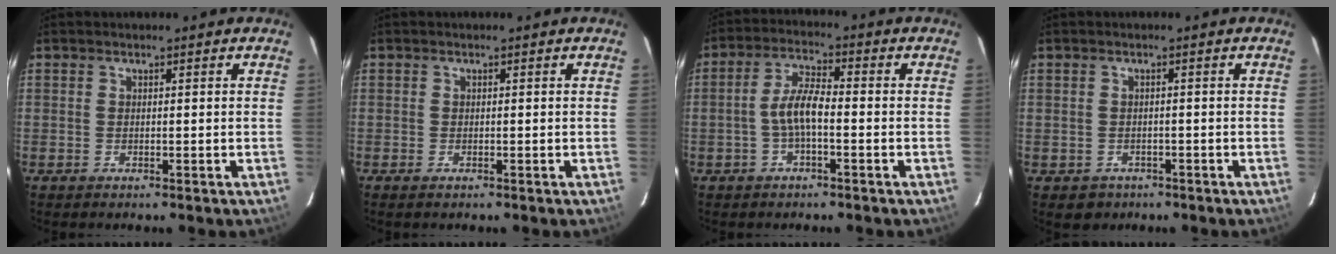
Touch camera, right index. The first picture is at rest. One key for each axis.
{"total": 0.7, "fx": -0.5, "fy": 0.3, "fz": 0.4, "tx": -0.007, "ty": -0.002, "tz": -0.009}
{"total": 5.5, "fx": -1.6, "fy": 1.5, "fz": 5.1, "tx": -0.106, "ty": 0.013, "tz": -0.030}
{"total": 3.0, "fx": -1.4, "fy": 2.6, "fz": 0.4, "tx": -0.012, "ty": 0.003, "tz": -0.014}